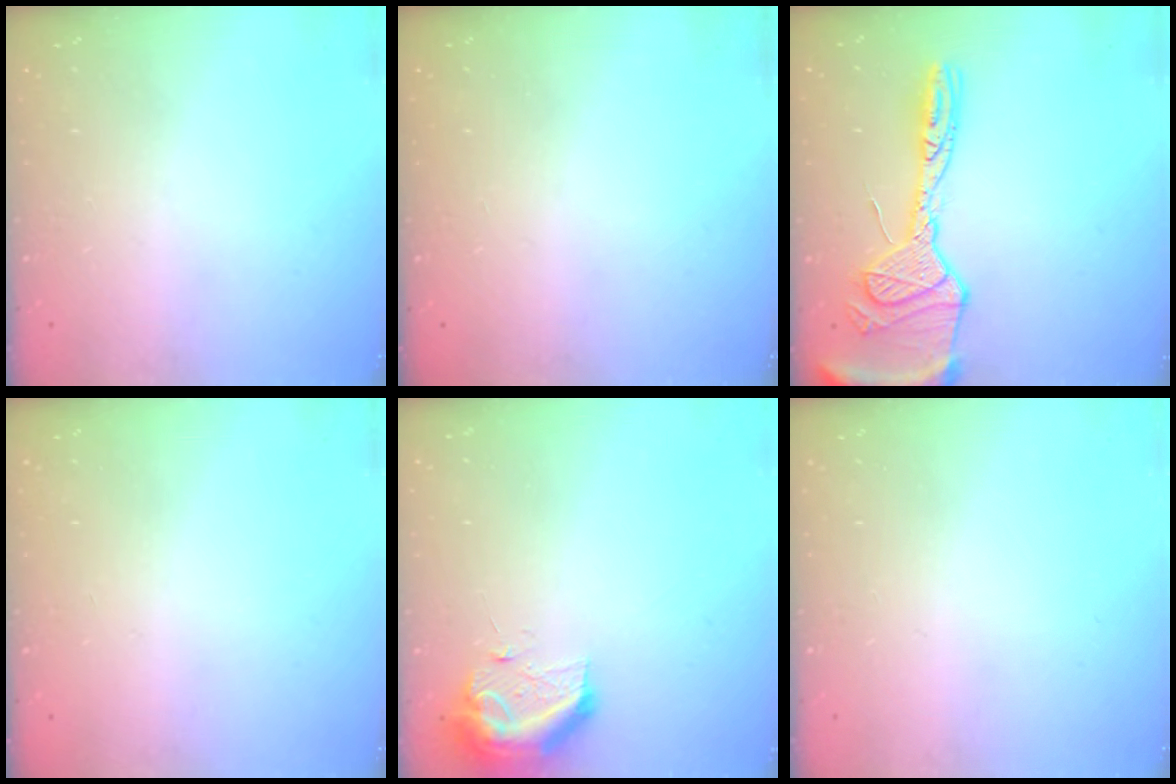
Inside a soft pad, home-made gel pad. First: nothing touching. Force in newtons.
{"total": 0.0}
{"total": 17.8, "press": 17.7, "slide": 1.7}
{"total": 0.0}
{"total": 10.2, "press": 10.2, "slide": 0.3}
{"total": 0.0}